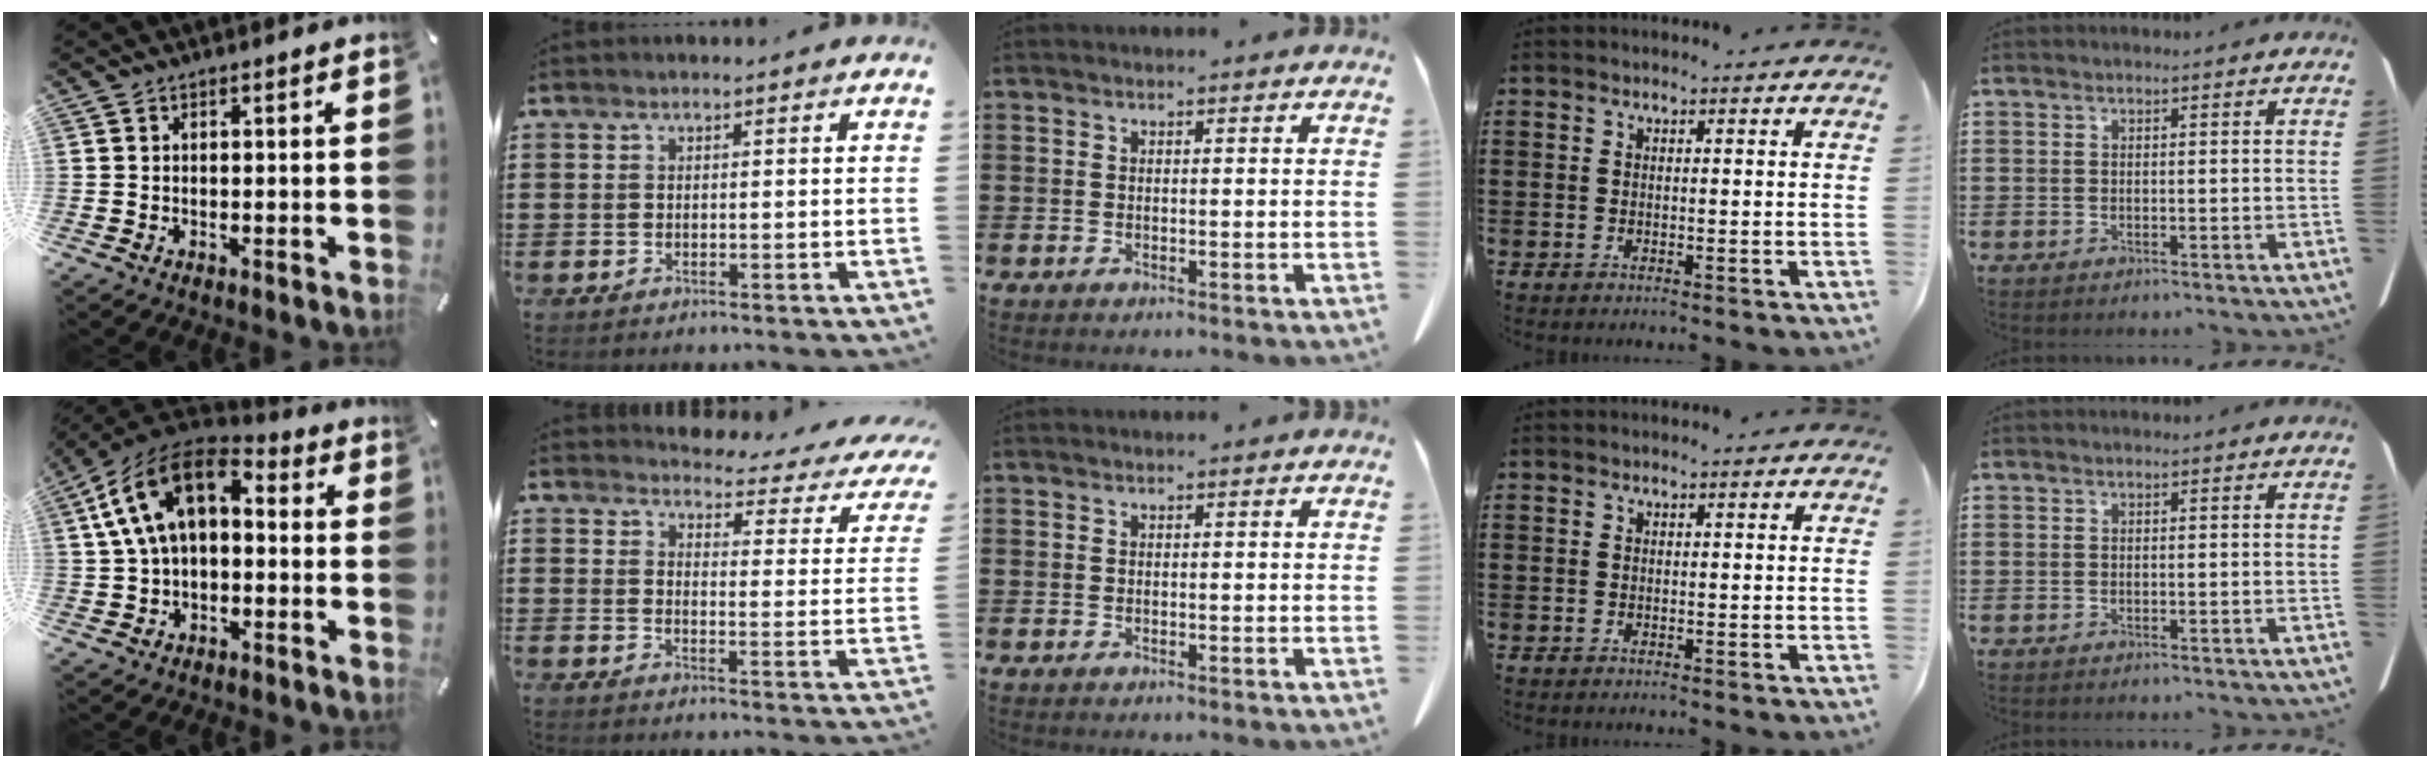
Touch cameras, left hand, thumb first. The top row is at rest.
{"thumb": {"total": 15.0, "force": [2.9, 9.9, 10.8], "torque": [-0.227, 0.002, 0.049]}, "index": {"total": 3.2, "force": [2.9, 0.4, 1.3], "torque": [-0.039, -0.027, 0.040]}}